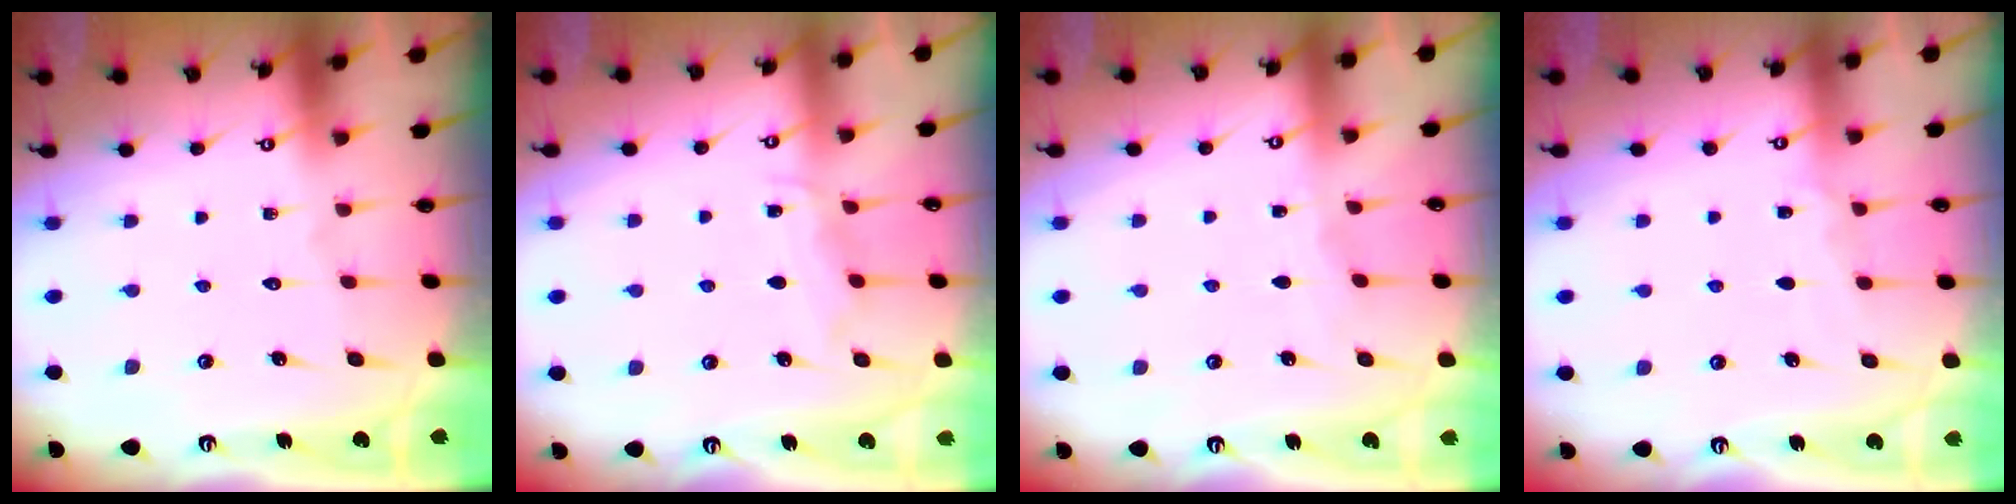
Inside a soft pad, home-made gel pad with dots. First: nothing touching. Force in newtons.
{"total": 5.9, "press": 5.8, "slide": 0.7}
{"total": 2.7, "press": 2.7, "slide": 0.4}
{"total": 3.0, "press": 3.0, "slide": 0.3}